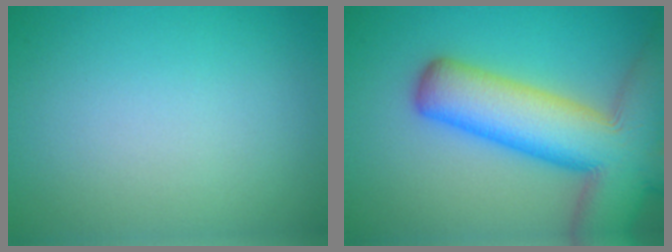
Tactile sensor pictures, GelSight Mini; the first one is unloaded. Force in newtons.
{"total": 13.4, "press": 13.4, "slide": 0.9}